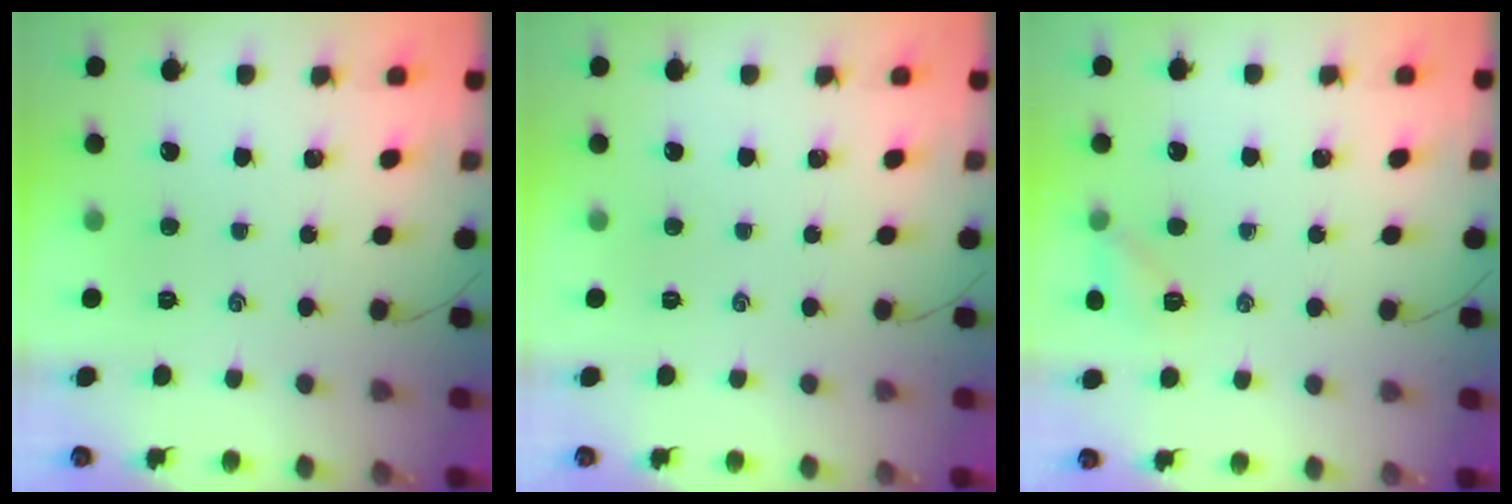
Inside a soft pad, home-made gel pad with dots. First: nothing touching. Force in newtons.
{"total": 0.0}
{"total": 5.3, "press": 5.1, "slide": 1.3}